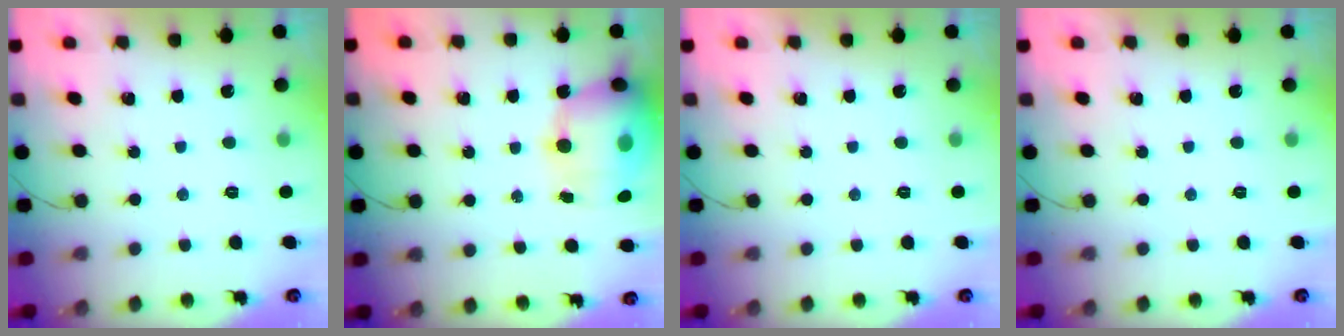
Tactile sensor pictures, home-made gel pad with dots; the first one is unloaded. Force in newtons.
{"total": 18.9, "press": 18.4, "slide": 4.3}
{"total": 0.0}
{"total": 0.0}